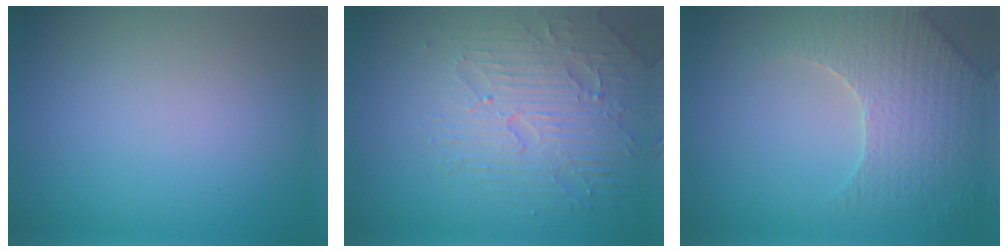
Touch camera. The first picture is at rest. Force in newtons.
{"total": 4.2, "press": 4.1, "slide": 0.7}
{"total": 4.4, "press": 4.3, "slide": 0.8}